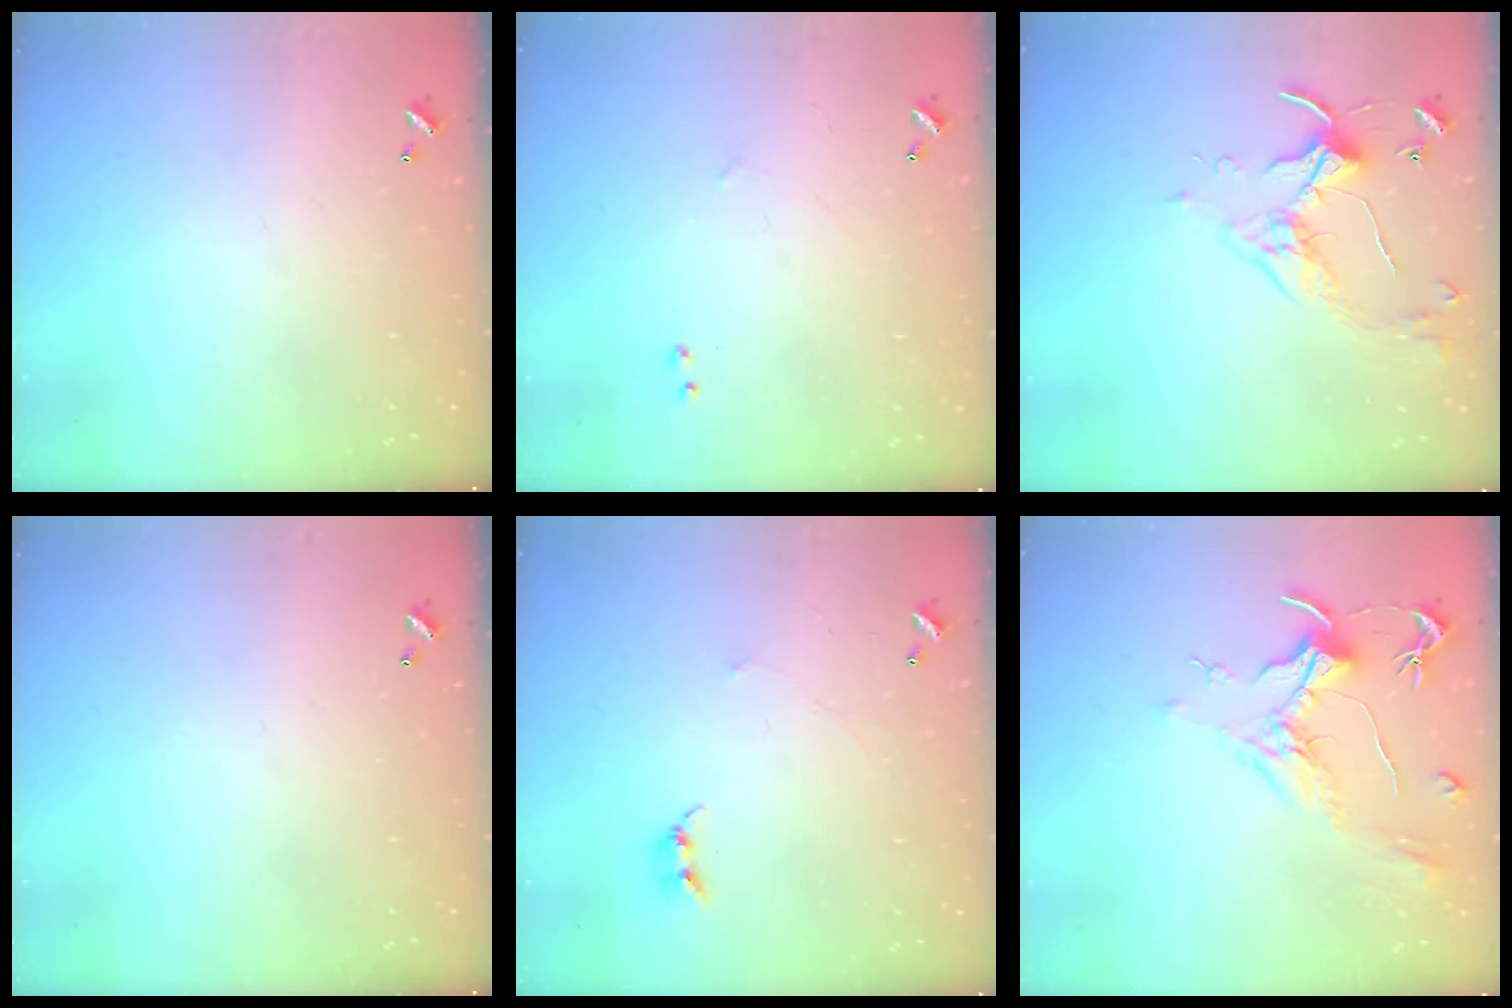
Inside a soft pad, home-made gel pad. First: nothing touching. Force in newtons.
{"total": 2.5, "press": 2.4, "slide": 0.4}
{"total": 3.9, "press": 3.9, "slide": 0.1}
{"total": 0.0}
{"total": 2.7, "press": 2.7, "slide": 0.3}
{"total": 2.1, "press": 2.0, "slide": 0.8}